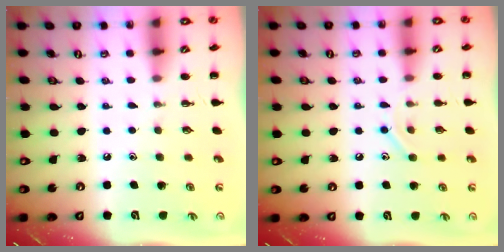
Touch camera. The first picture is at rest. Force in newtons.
{"total": 8.0, "press": 7.8, "slide": 1.5}